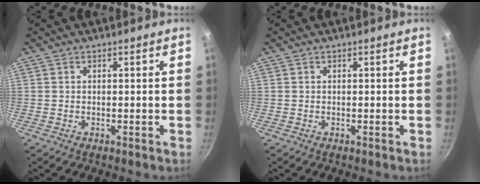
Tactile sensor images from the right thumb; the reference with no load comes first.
{"total": 0.0}